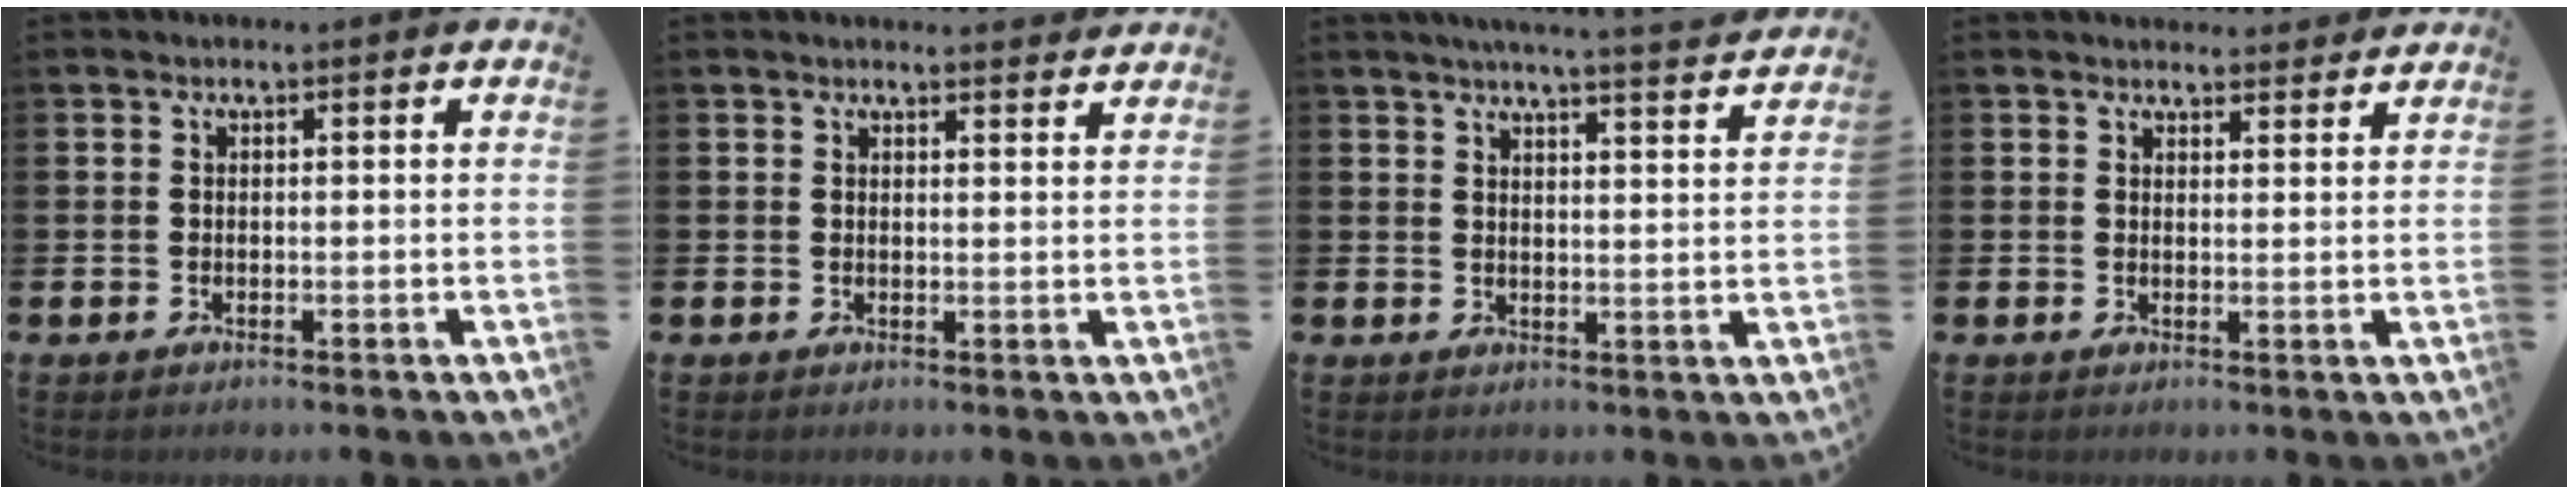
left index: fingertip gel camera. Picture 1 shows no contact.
{"total": 2.0, "force": [2.0, 0.1, 0.0], "torque": [0.006, -0.014, 0.034]}
{"total": 5.1, "force": [4.9, -0.8, 1.2], "torque": [-0.026, -0.031, 0.083]}
{"total": 2.6, "force": [2.6, 0.5, -0.1], "torque": [0.005, -0.017, 0.046]}